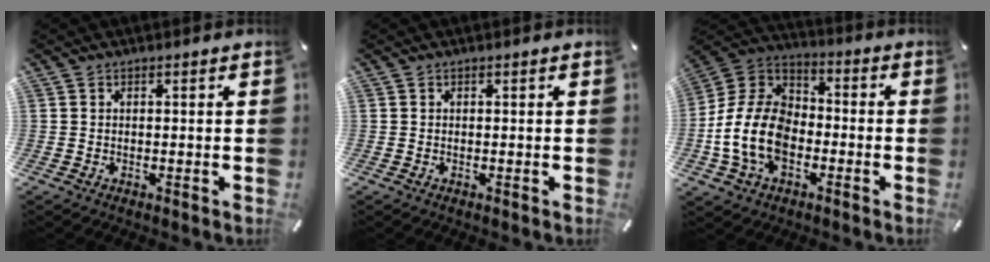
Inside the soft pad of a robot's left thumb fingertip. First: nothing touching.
{"total": 0.0}
{"total": 14.8, "force": [-4.5, 10.7, 9.2], "torque": [-0.216, 0.022, -0.086]}